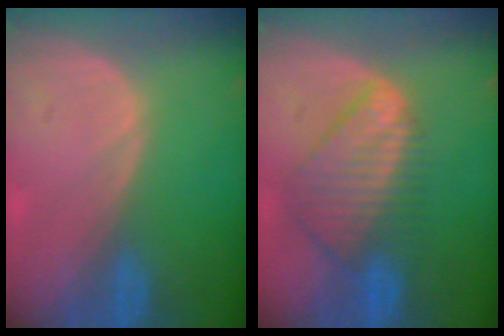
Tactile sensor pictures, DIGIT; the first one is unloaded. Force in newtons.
{"total": 9.0, "press": 7.8, "slide": 4.5}